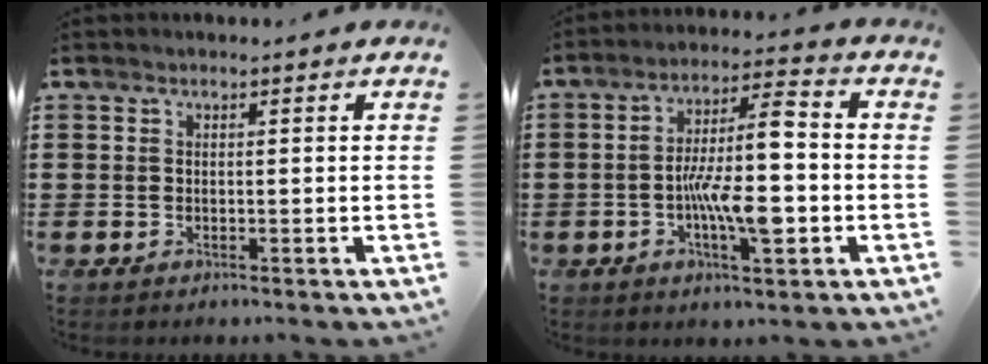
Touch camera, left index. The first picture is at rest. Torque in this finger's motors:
{"motor_torque": [1.46, -0.68, 1.05, 0.21]}